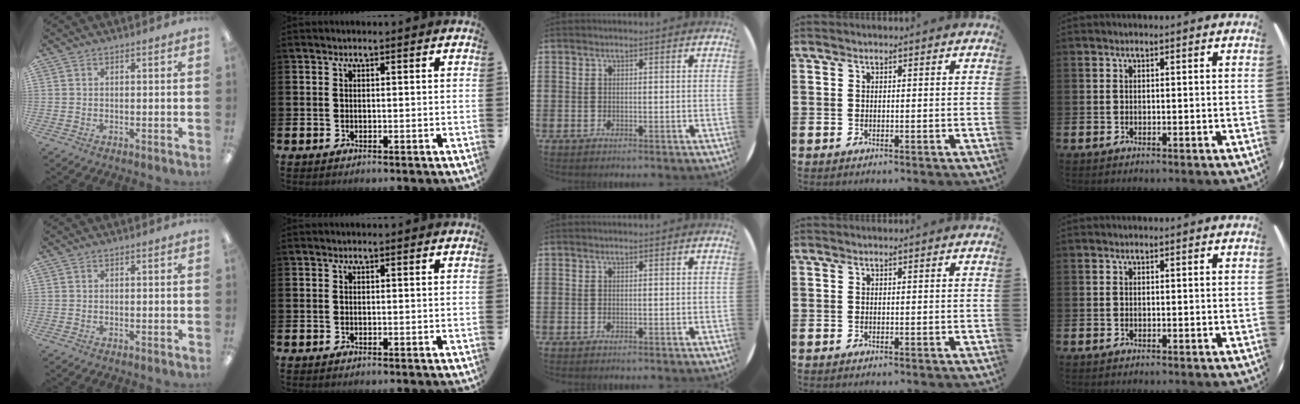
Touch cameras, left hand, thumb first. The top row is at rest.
{}